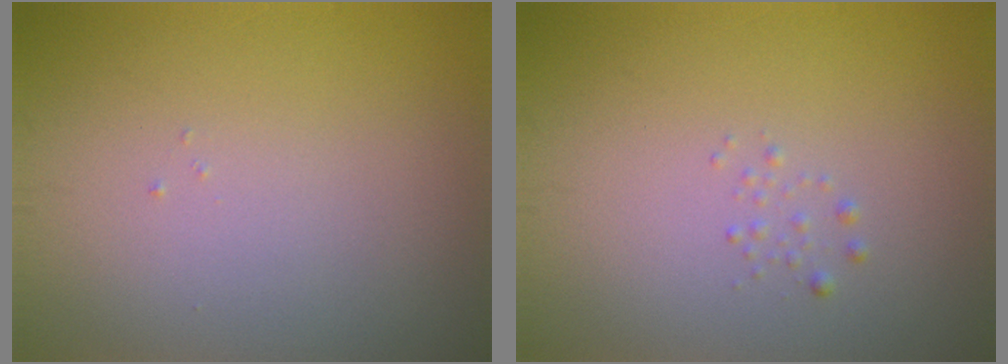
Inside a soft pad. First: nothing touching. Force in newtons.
{"total": 0.6, "press": 0.6, "slide": 0.0}